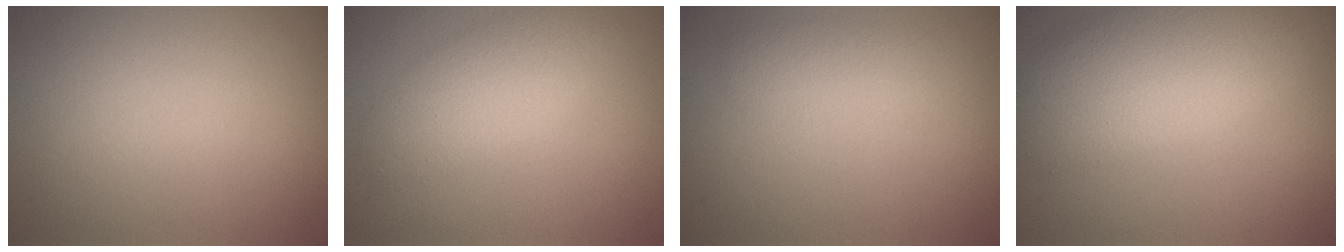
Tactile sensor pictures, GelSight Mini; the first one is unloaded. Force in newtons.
{"total": 3.5, "press": 3.5, "slide": 0.0}
{"total": 2.1, "press": 2.1, "slide": 0.2}
{"total": 7.7, "press": 7.7, "slide": 0.5}